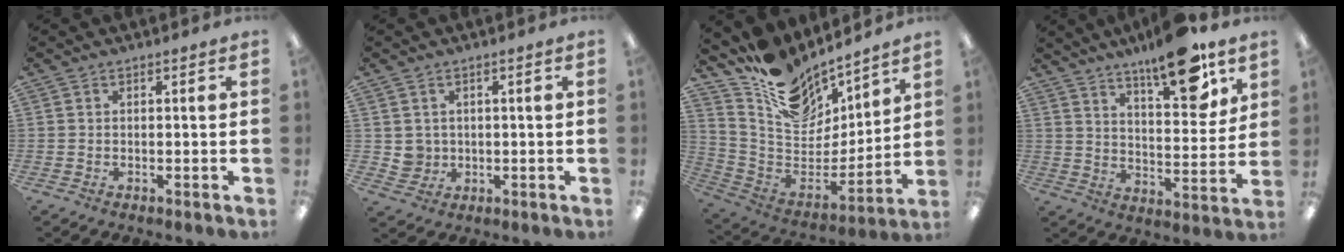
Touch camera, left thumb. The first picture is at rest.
{"total": 3.3, "force": [1.5, 3.0, 0.2], "torque": [-0.015, 0.000, 0.030]}
{"total": 14.8, "force": [12.1, 7.3, 4.4], "torque": [-0.100, -0.107, 0.223]}
{"total": 16.2, "force": [11.9, 4.8, 9.9], "torque": [-0.140, -0.074, 0.194]}